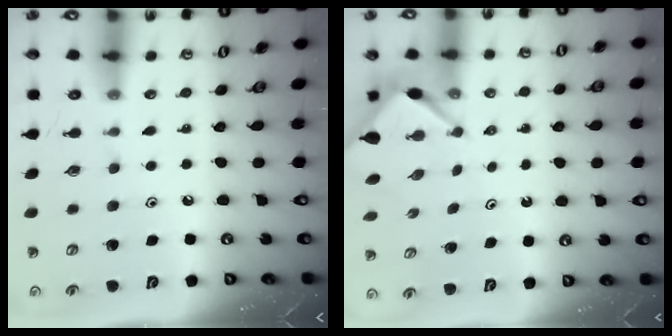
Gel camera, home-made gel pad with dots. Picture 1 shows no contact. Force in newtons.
{"total": 2.9, "press": 2.9, "slide": 0.3}